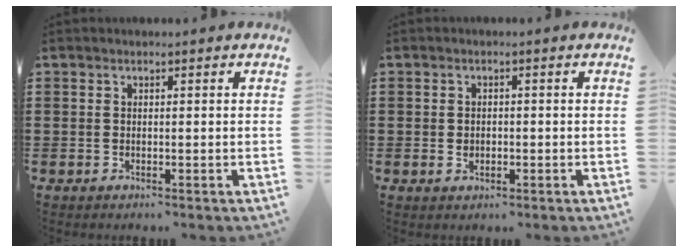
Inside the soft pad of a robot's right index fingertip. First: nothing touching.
{"total": 1.2, "force": [-0.3, 0.8, 0.8], "torque": [-0.020, 0.000, -0.007]}